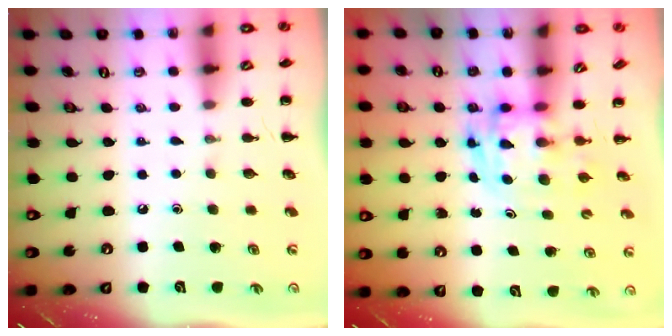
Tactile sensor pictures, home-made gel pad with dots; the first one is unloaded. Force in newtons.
{"total": 3.4, "press": 3.3, "slide": 0.6}